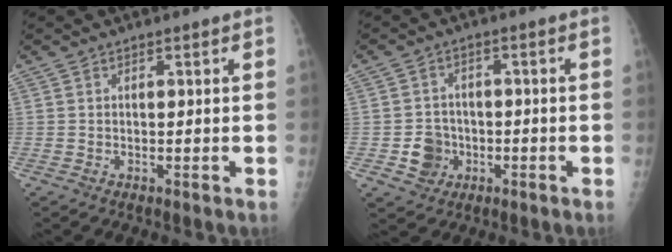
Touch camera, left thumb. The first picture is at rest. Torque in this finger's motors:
{"motor_torque": [-0.07, 0.07, 0.04, 0.04, 0.00]}